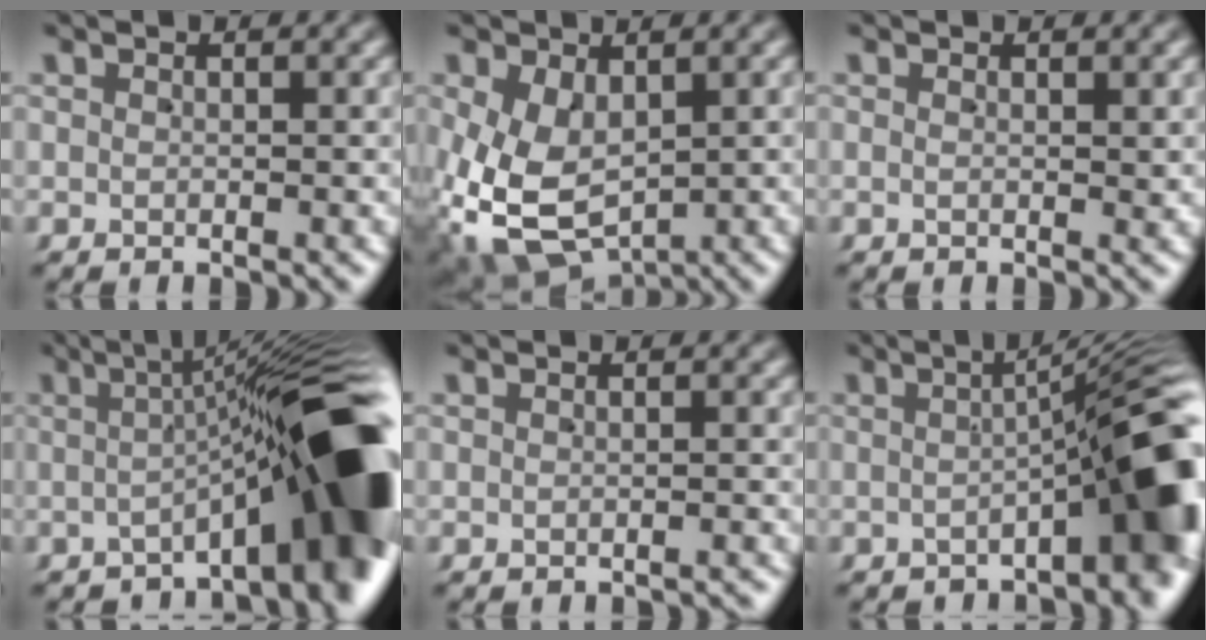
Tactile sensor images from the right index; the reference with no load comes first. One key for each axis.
{"total": 11.5, "fx": -3.2, "fy": 9.0, "fz": 6.3, "tx": -0.156, "ty": -0.060, "tz": -0.031}
{"total": 0.0}
{"total": 14.1, "fx": -2.5, "fy": 4.1, "fz": 13.3, "tx": -0.151, "ty": 0.015, "tz": -0.043}
{"total": 0.9, "fx": -0.9, "fy": -0.2, "fz": -0.2, "tx": 0.000, "ty": -0.001, "tz": -0.015}
{"total": 9.8, "fx": -2.8, "fy": 2.7, "fz": 9.0, "tx": -0.097, "ty": 0.015, "tz": -0.044}